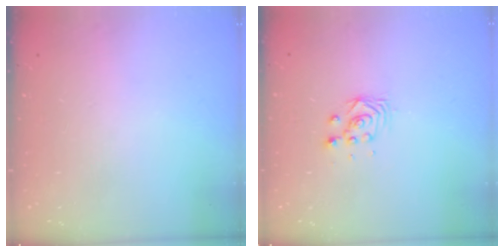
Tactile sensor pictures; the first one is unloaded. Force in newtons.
{"total": 3.0, "press": 2.9, "slide": 0.3}